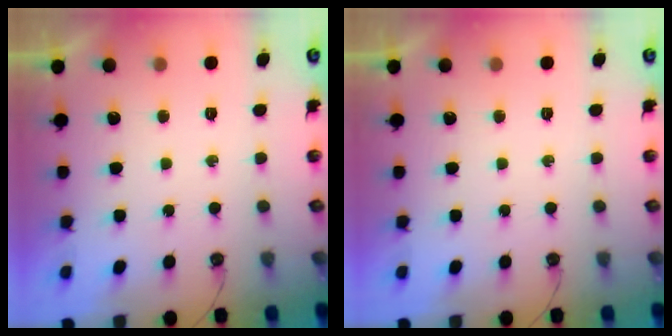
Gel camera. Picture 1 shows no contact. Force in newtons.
{"total": 0.0}